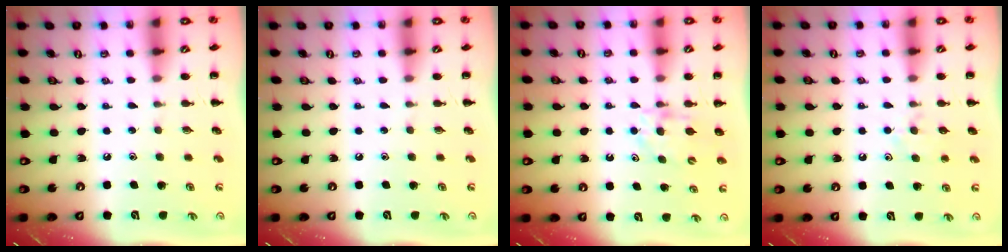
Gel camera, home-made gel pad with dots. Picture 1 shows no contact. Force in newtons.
{"total": 0.0}
{"total": 4.5, "press": 4.3, "slide": 1.3}
{"total": 5.3, "press": 5.0, "slide": 1.8}